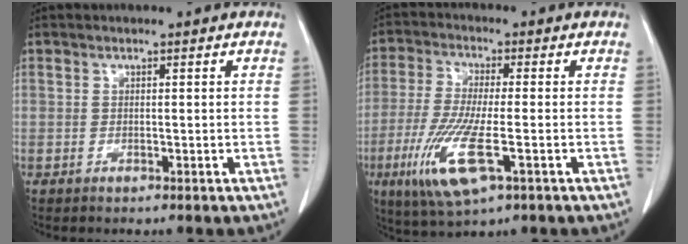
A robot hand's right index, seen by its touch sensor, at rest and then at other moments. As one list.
[{"total": 11.1, "force": [-4.1, 1.8, 10.2], "torque": [-0.217, -0.026, -0.075]}]